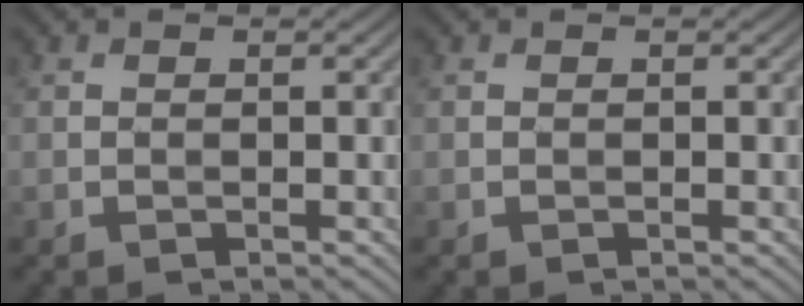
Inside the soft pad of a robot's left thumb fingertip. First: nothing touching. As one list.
[{"total": 0.0}]